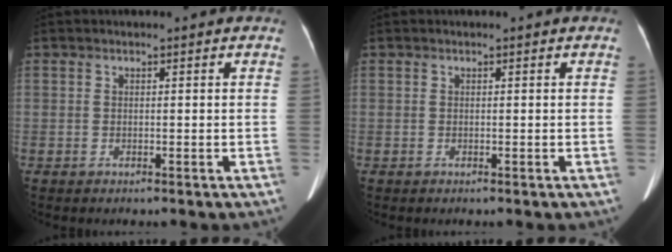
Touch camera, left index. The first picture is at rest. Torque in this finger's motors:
{"motor_torque": [-0.04, 0.04, 0.00, 0.00]}